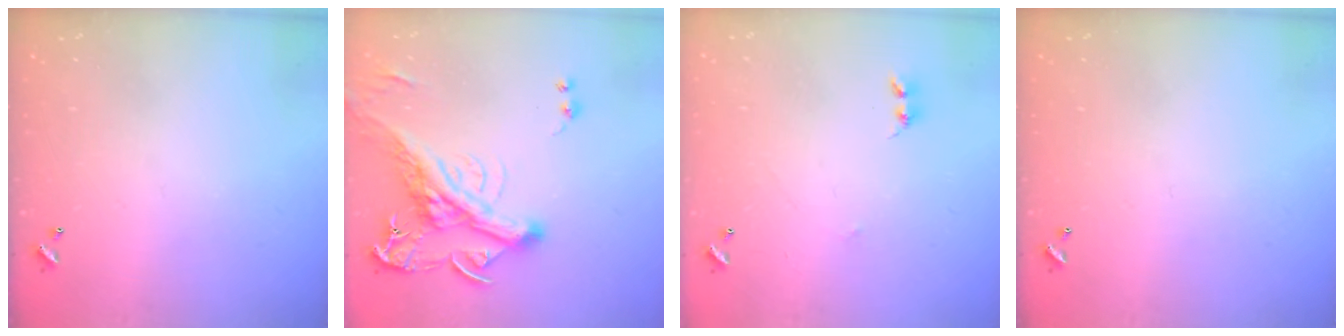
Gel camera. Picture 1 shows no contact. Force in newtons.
{"total": 8.1, "press": 7.8, "slide": 2.3}
{"total": 2.5, "press": 2.4, "slide": 0.4}
{"total": 0.0}